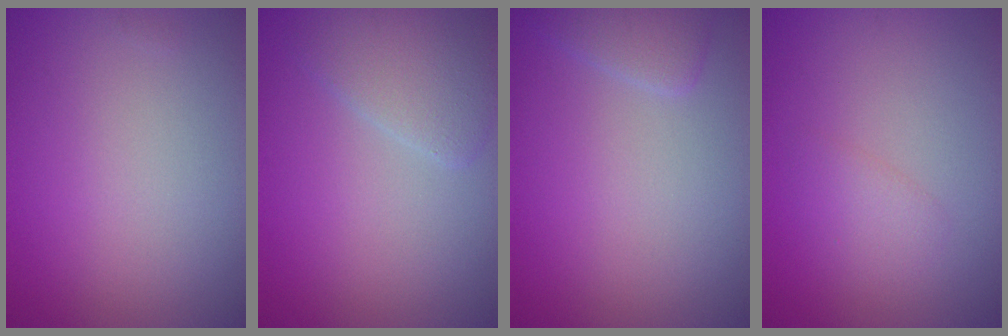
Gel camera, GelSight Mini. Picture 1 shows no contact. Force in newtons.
{"total": 2.9, "press": 2.8, "slide": 0.4}
{"total": 1.9, "press": 1.9, "slide": 0.2}
{"total": 1.3, "press": 1.3, "slide": 0.1}